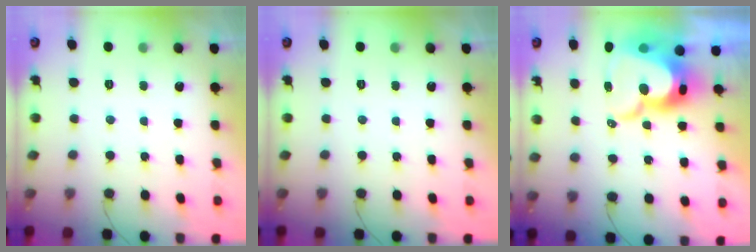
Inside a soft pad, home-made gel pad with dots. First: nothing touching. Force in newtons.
{"total": 0.0}
{"total": 18.6, "press": 18.6, "slide": 1.3}